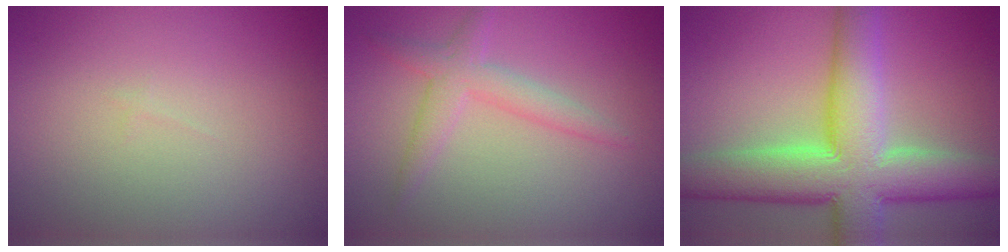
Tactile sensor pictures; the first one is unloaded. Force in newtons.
{"total": 2.7, "press": 2.7, "slide": 0.0}
{"total": 11.8, "press": 11.8, "slide": 0.8}